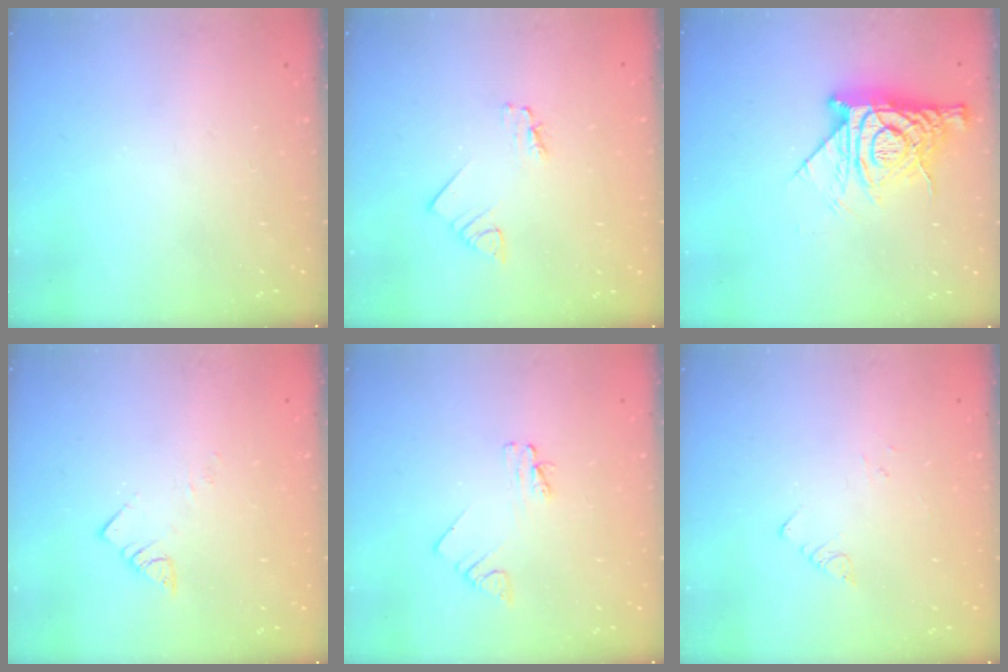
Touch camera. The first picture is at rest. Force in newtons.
{"total": 2.4, "press": 2.4, "slide": 0.1}
{"total": 11.7, "press": 11.7, "slide": 1.0}
{"total": 2.9, "press": 2.9, "slide": 0.2}
{"total": 2.4, "press": 2.4, "slide": 0.3}
{"total": 1.5, "press": 1.4, "slide": 0.1}